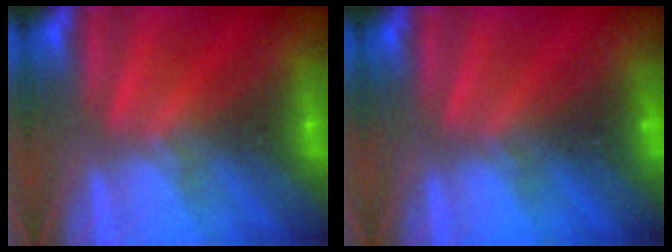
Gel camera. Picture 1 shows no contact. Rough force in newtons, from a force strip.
{"total": 2.4}